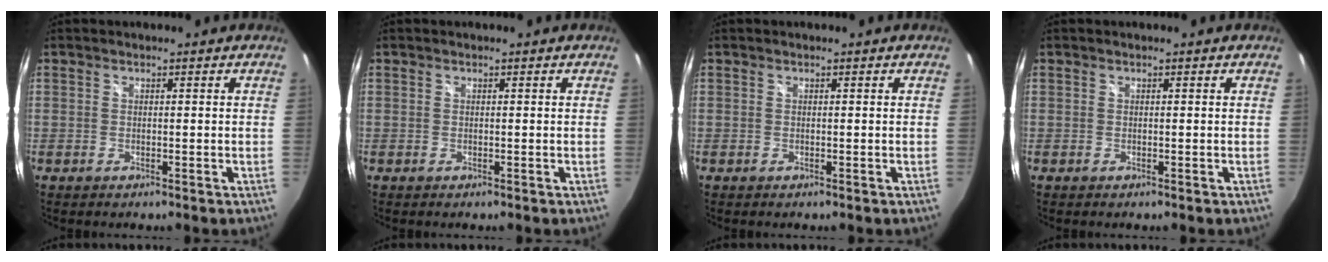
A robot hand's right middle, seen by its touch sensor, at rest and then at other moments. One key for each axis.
{"total": 0.0}
{"total": 0.0}
{"total": 0.0}